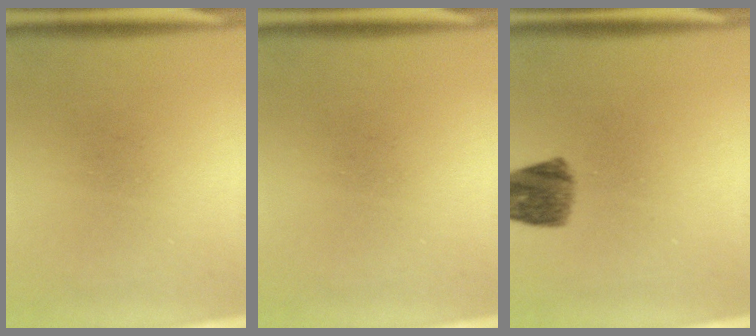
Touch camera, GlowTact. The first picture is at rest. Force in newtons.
{"total": 0.0}
{"total": 7.1}